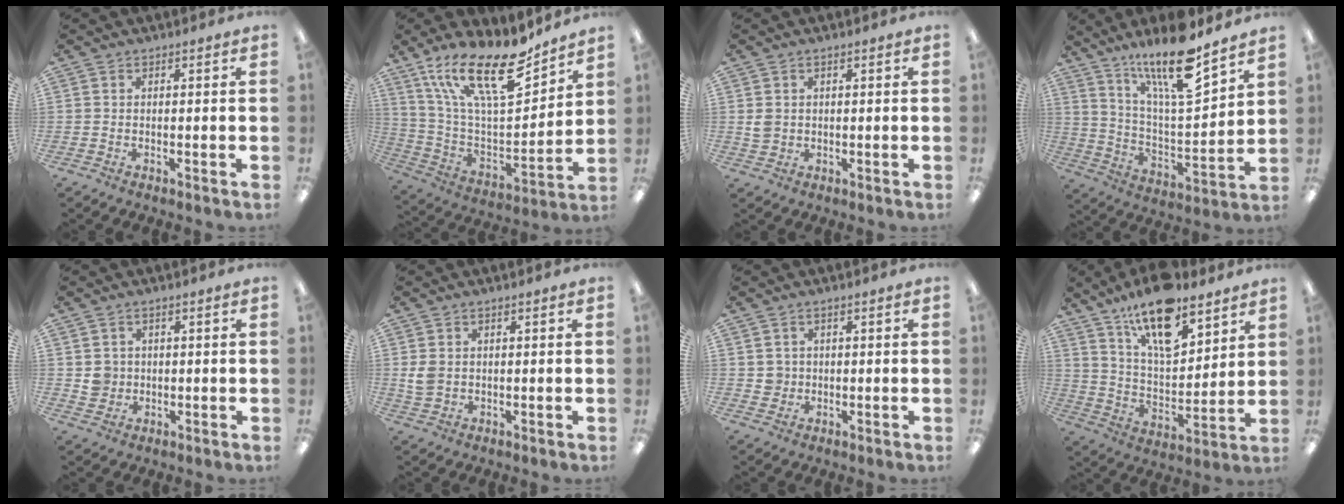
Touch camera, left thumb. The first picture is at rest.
{"total": 22.2, "force": [15.3, 7.2, 14.4], "torque": [-0.272, -0.097, 0.264]}
{"total": 2.6, "force": [0.7, 2.2, 1.3], "torque": [-0.027, 0.005, 0.012]}
{"total": 18.4, "force": [13.9, 4.2, 11.4], "torque": [-0.206, -0.086, 0.230]}
{"total": 3.6, "force": [0.7, 3.4, 0.6], "torque": [-0.012, 0.005, 0.012]}
{"total": 3.6, "force": [0.7, 2.8, 2.2], "torque": [-0.050, 0.001, 0.014]}
{"total": 2.5, "force": [0.6, 2.4, 0.3], "torque": [-0.004, 0.000, 0.009]}
{"total": 18.3, "force": [13.3, 7.0, 10.4], "torque": [-0.179, -0.071, 0.228]}